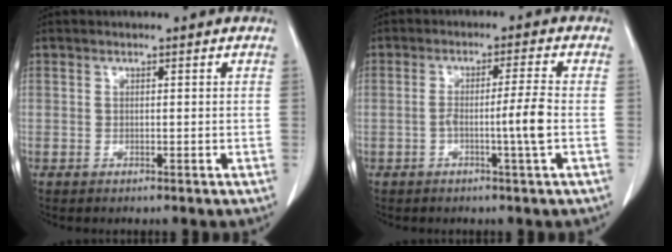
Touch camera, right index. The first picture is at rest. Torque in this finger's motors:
{"motor_torque": [0.21, 0.03, 0.17, 0.05]}